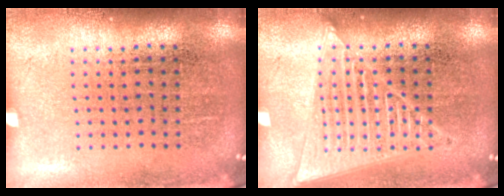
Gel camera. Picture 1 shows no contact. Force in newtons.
{"total": 2.9, "press": 2.9, "slide": 0.3}